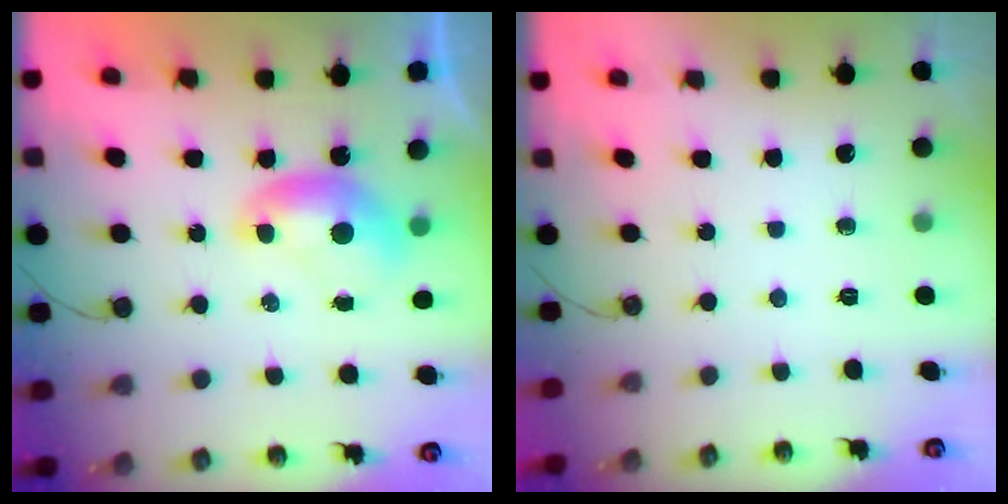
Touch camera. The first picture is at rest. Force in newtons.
{"total": 0.0}